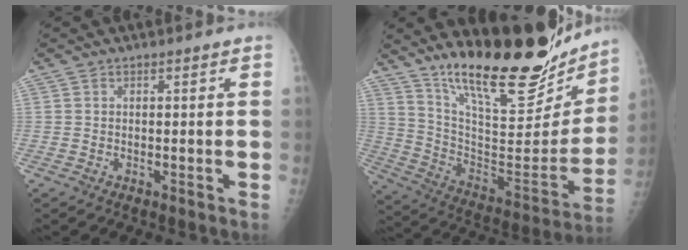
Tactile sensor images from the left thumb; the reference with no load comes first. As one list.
[{"total": 28.4, "force": [21.7, 8.1, 16.4], "torque": [-0.219, -0.107, 0.337]}]